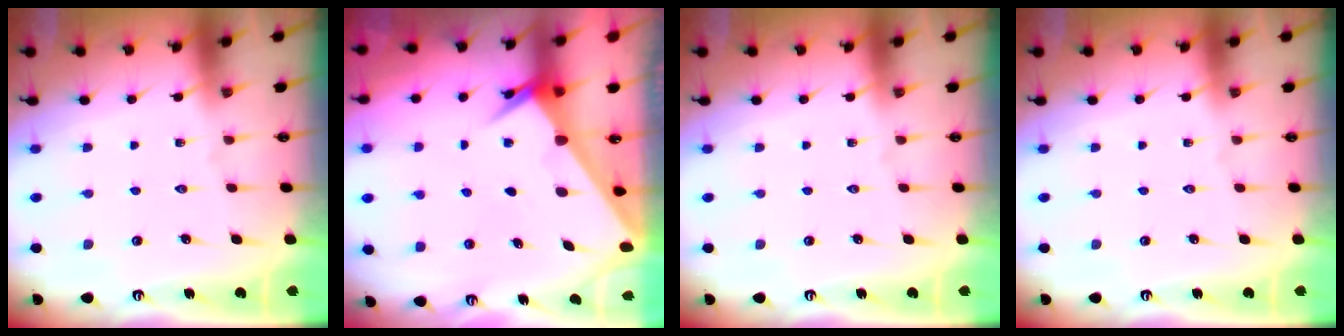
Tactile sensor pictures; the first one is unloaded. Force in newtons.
{"total": 2.8, "press": 2.8, "slide": 0.2}
{"total": 0.0}
{"total": 0.0}